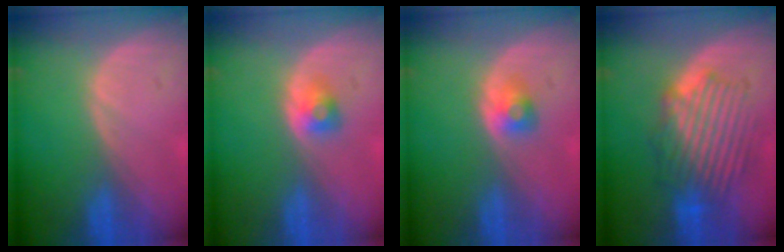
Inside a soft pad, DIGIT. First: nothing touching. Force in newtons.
{"total": 2.4, "press": 2.3, "slide": 0.8}
{"total": 2.5, "press": 2.3, "slide": 0.9}
{"total": 8.8, "press": 8.4, "slide": 2.6}